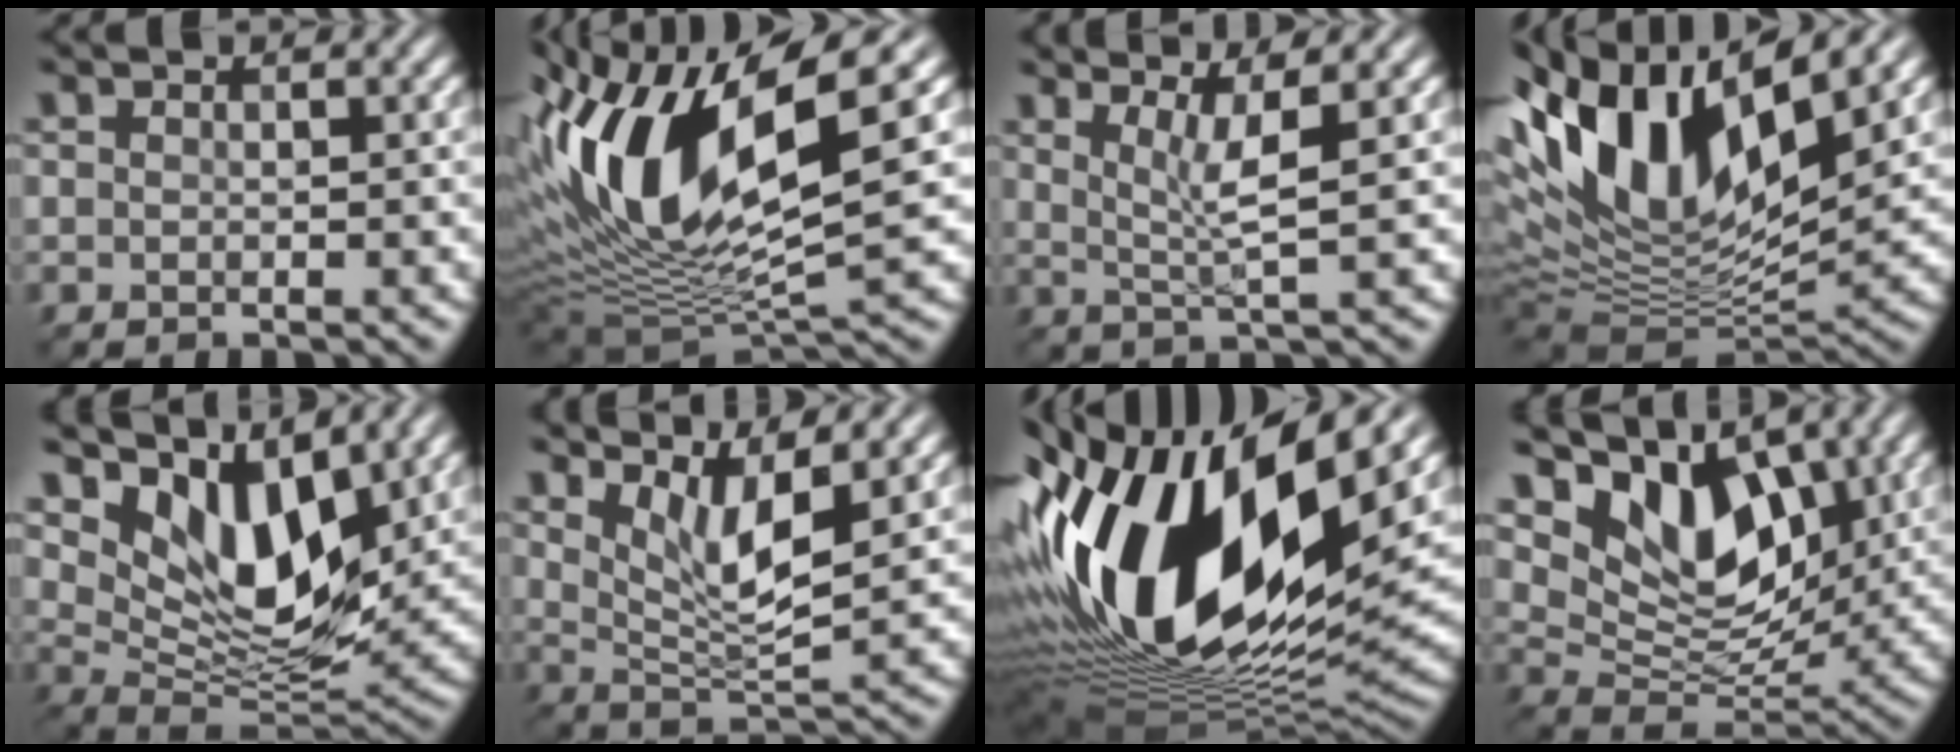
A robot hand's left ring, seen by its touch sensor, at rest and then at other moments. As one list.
[{"total": 14.2, "force": [3.0, 5.5, 12.7], "torque": [-0.256, 0.004, 0.056]}, {"total": 3.6, "force": [1.4, 0.5, 3.3], "torque": [-0.063, -0.006, 0.031]}, {"total": 14.5, "force": [5.4, 6.5, 11.8], "torque": [-0.235, 0.009, 0.097]}, {"total": 9.7, "force": [5.5, 4.3, 6.8], "torque": [-0.129, -0.009, 0.098]}, {"total": 5.4, "force": [2.8, 1.3, 4.4], "torque": [-0.082, -0.010, 0.057]}, {"total": 18.5, "force": [3.1, 8.8, 16.0], "torque": [-0.306, -0.010, 0.049]}, {"total": 9.8, "force": [5.1, 5.4, 6.5], "torque": [-0.114, -0.004, 0.086]}]